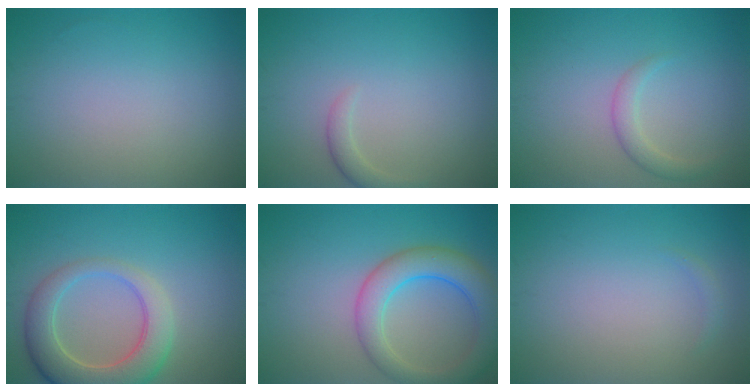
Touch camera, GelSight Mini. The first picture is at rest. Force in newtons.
{"total": 1.4, "press": 1.4, "slide": 0.1}
{"total": 1.8, "press": 1.8, "slide": 0.1}
{"total": 6.3, "press": 6.3, "slide": 0.7}
{"total": 5.7, "press": 5.7, "slide": 0.3}
{"total": 0.6, "press": 0.6, "slide": 0.0}